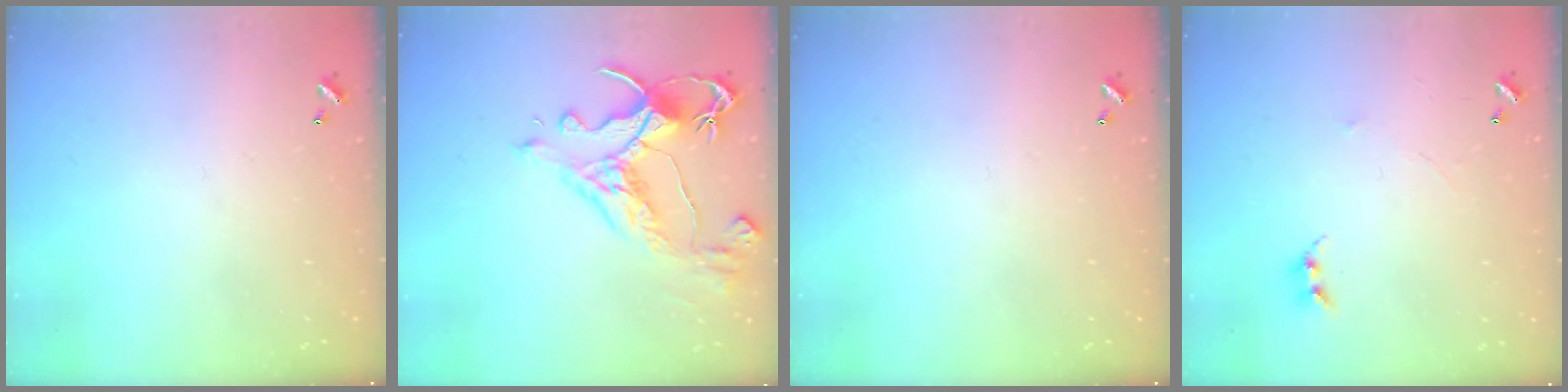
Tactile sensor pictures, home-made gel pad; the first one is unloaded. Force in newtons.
{"total": 6.4, "press": 6.2, "slide": 1.8}
{"total": 0.0}
{"total": 1.0, "press": 0.9, "slide": 0.4}